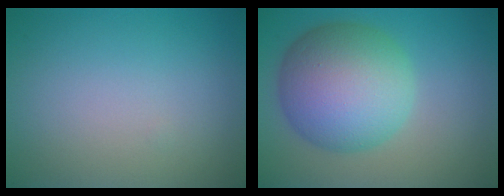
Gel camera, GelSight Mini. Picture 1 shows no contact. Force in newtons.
{"total": 9.9, "press": 9.9, "slide": 0.3}